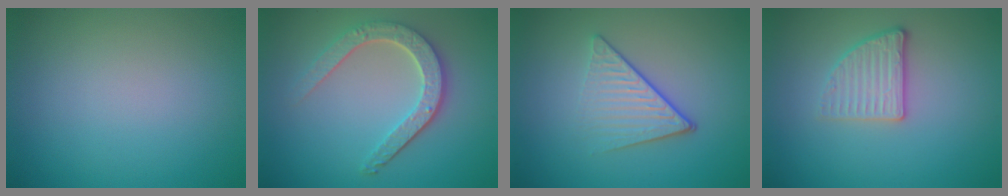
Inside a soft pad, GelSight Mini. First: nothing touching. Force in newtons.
{"total": 4.3, "press": 3.6, "slide": 2.4}
{"total": 4.1, "press": 2.8, "slide": 3.1}
{"total": 2.6, "press": 2.4, "slide": 1.0}